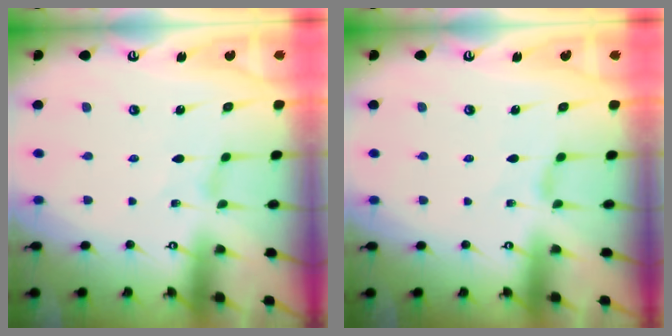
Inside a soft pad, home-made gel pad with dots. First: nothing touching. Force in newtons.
{"total": 2.1, "press": 2.0, "slide": 0.5}